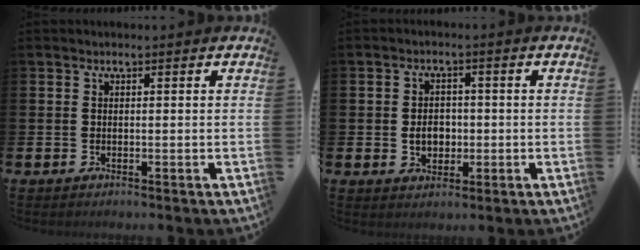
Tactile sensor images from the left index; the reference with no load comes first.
{"total": 3.5, "force": [-0.4, 2.7, 2.2], "torque": [-0.023, -0.002, -0.016]}